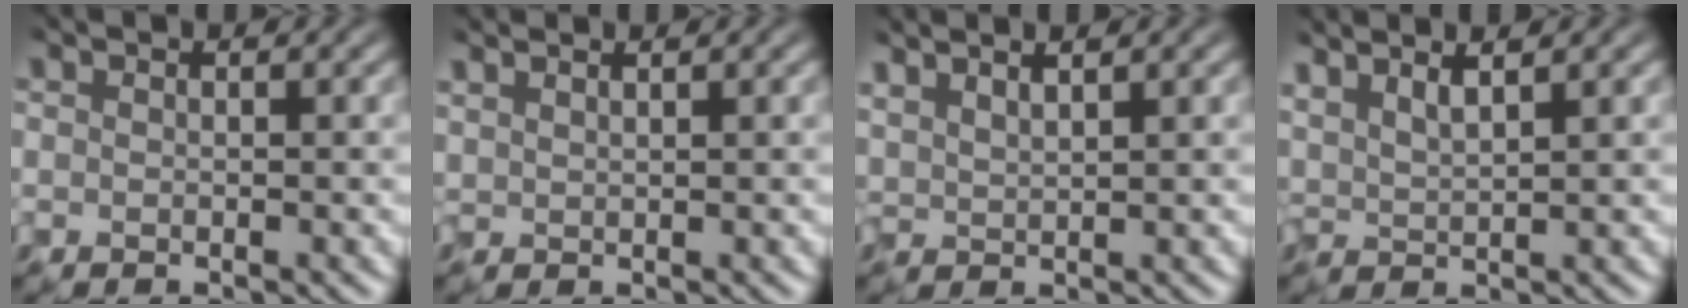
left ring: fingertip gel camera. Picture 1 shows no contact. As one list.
[{"total": 1.5, "force": [1.4, 0.2, 0.4], "torque": [-0.005, 0.003, 0.022]}, {"total": 2.8, "force": [2.2, 0.8, 1.5], "torque": [-0.011, 0.013, 0.028]}, {"total": 3.0, "force": [2.3, 0.8, 1.8], "torque": [-0.017, 0.015, 0.032]}]